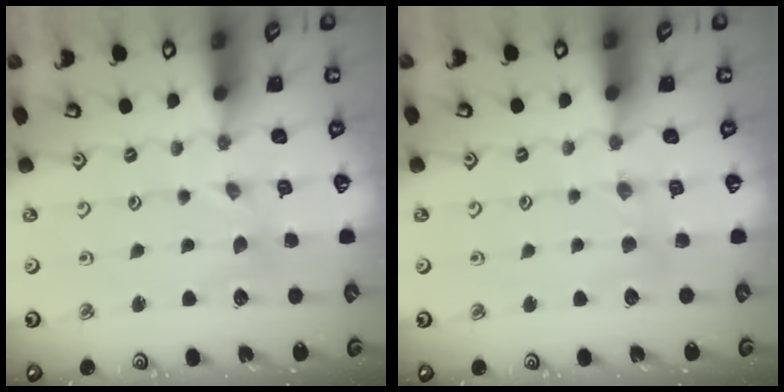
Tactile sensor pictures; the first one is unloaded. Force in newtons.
{"total": 3.7, "press": 3.7, "slide": 0.6}